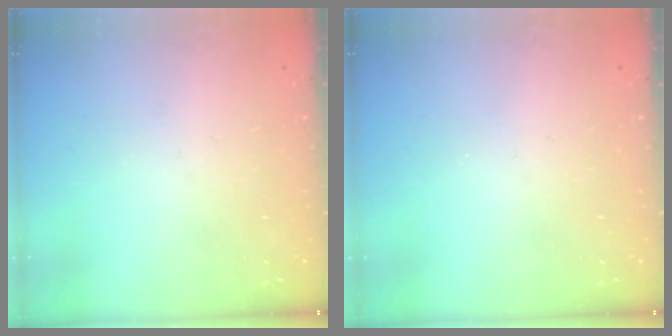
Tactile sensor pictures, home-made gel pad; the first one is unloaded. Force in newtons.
{"total": 0.0}